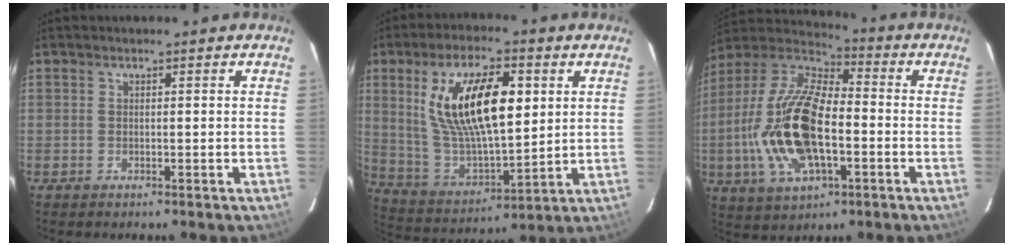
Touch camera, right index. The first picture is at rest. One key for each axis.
{"total": 19.2, "fx": 5.8, "fy": 7.5, "fz": 16.8, "tx": -0.314, "ty": 0.005, "tz": 0.118}
{"total": 20.7, "fx": -4.1, "fy": 9.4, "fz": 18.0, "tx": -0.380, "ty": -0.003, "tz": -0.079}